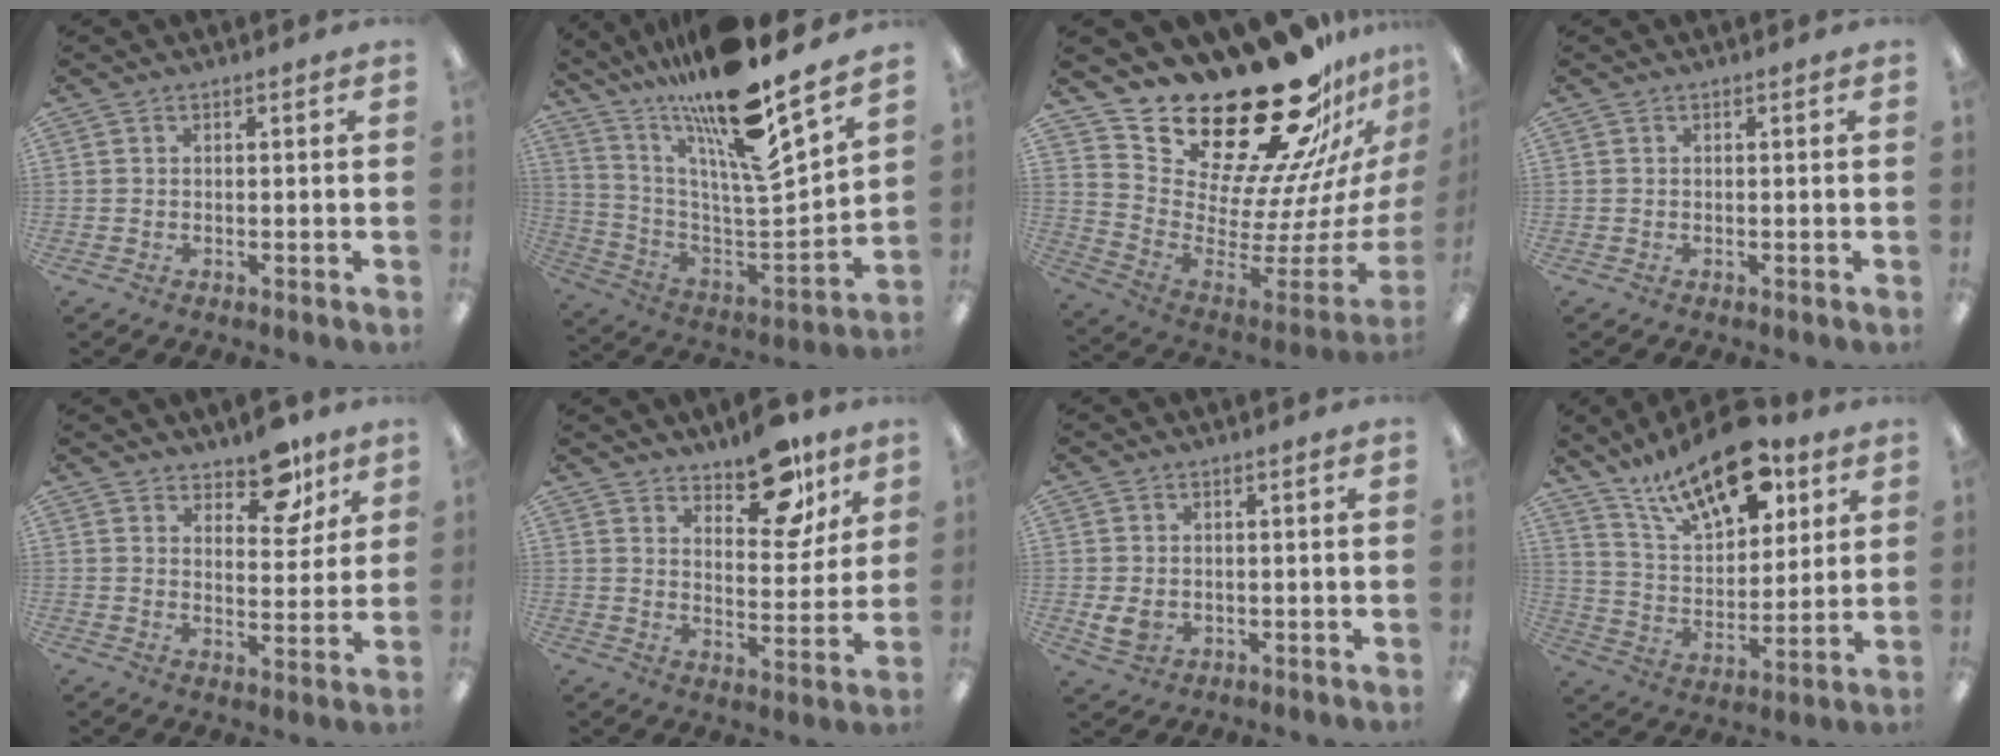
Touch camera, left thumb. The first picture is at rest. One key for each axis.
{"total": 19.6, "fx": 15.0, "fy": 2.1, "fz": 12.4, "tx": -0.203, "ty": -0.125, "tz": 0.240}
{"total": 30.3, "fx": 23.7, "fy": 11.5, "fz": 15.0, "tx": -0.194, "ty": -0.205, "tz": 0.440}
{"total": 0.0}
{"total": 10.1, "fx": 7.8, "fy": 4.7, "fz": 4.4, "tx": -0.047, "ty": -0.049, "tz": 0.137}
{"total": 13.4, "fx": 10.3, "fy": 5.9, "fz": 6.3, "tx": -0.068, "ty": -0.069, "tz": 0.179}
{"total": 4.5, "fx": 1.0, "fy": 3.7, "fz": 2.5, "tx": -0.043, "ty": -0.009, "tz": 0.017}
{"total": 19.7, "fx": 12.9, "fy": 9.0, "fz": 11.9, "tx": -0.190, "ty": -0.064, "tz": 0.223}